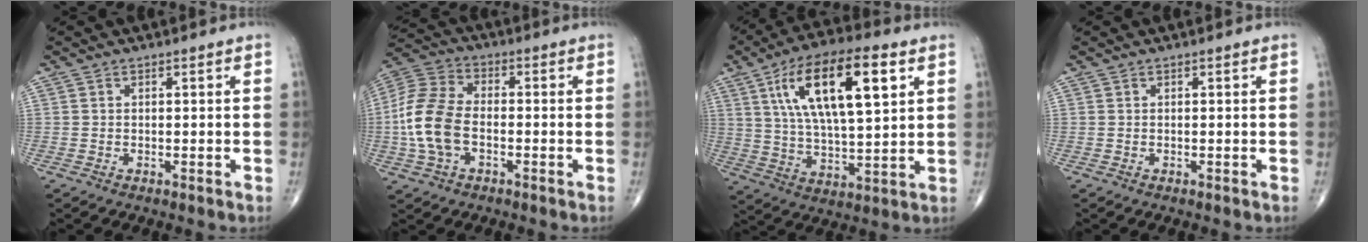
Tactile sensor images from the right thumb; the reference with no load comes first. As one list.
[{"total": 12.7, "force": [-2.2, 7.7, 9.8], "torque": [-0.213, 0.027, -0.049]}, {"total": 19.9, "force": [7.4, 7.3, 17.0], "torque": [-0.285, -0.009, 0.126]}, {"total": 0.0}]